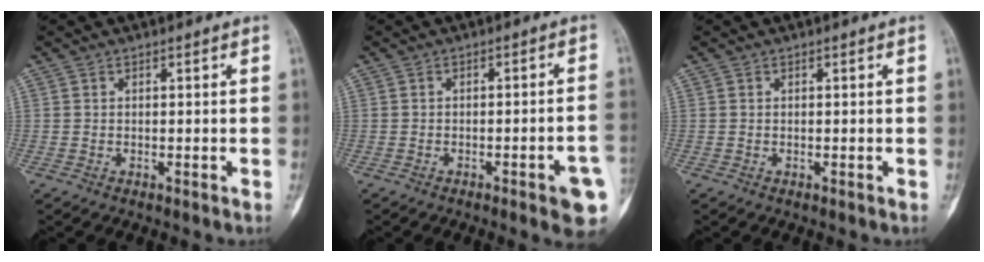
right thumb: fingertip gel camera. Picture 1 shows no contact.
{"total": 7.8, "force": [-3.2, 1.3, 7.0], "torque": [-0.080, 0.014, -0.037]}
{"total": 0.0}